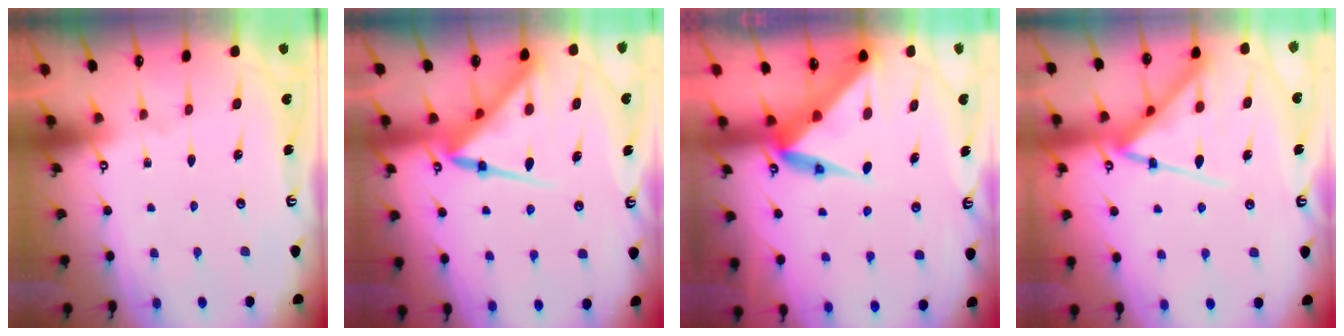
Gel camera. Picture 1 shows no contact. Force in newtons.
{"total": 11.1, "press": 11.0, "slide": 1.1}
{"total": 8.1, "press": 8.1, "slide": 0.6}
{"total": 13.9, "press": 13.8, "slide": 1.3}